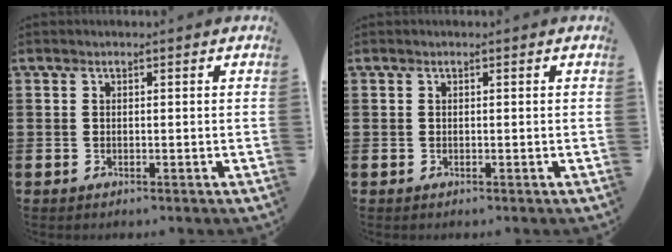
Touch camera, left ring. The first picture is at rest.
{"total": 0.0}